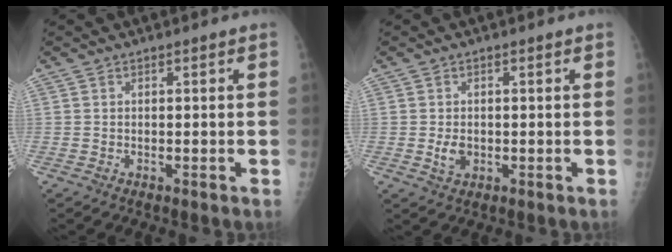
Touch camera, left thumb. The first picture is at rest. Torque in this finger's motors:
{"motor_torque": [0.52, 0.54, 0.39, 0.04, 0.02]}